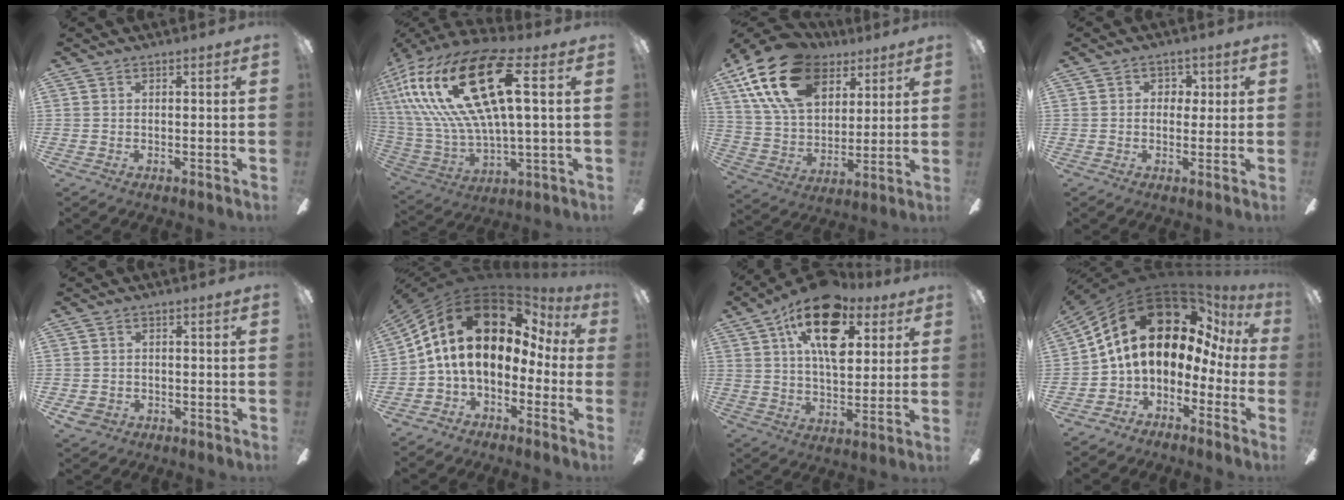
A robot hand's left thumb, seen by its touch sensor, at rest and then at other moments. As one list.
[{"total": 27.3, "force": [9.7, 10.6, 23.1], "torque": [-0.484, -0.037, 0.165]}, {"total": 20.5, "force": [10.8, 12.9, 11.8], "torque": [-0.229, -0.036, 0.197]}, {"total": 3.5, "force": [0.8, 2.9, 1.8], "torque": [-0.016, 0.003, 0.008]}, {"total": 2.5, "force": [-1.2, 2.1, 0.9], "torque": [-0.028, 0.001, -0.026]}, {"total": 15.0, "force": [3.1, 9.5, 11.1], "torque": [-0.238, -0.023, 0.050]}, {"total": 18.1, "force": [9.0, 9.4, 12.5], "torque": [-0.197, -0.021, 0.156]}, {"total": 19.3, "force": [6.9, 11.2, 14.1], "torque": [-0.265, -0.044, 0.127]}]